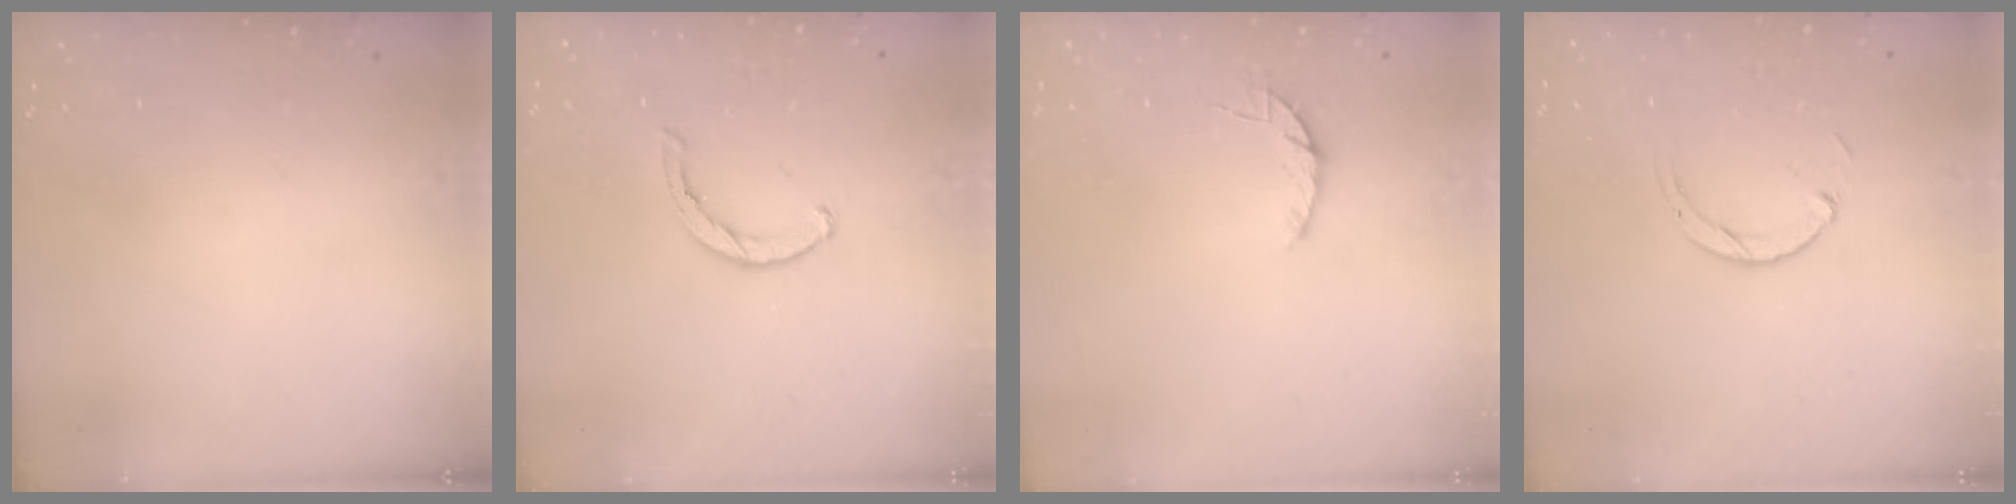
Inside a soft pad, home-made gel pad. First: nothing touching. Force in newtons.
{"total": 1.8, "press": 1.8, "slide": 0.3}
{"total": 3.1, "press": 3.1, "slide": 0.3}
{"total": 2.9, "press": 2.9, "slide": 0.4}